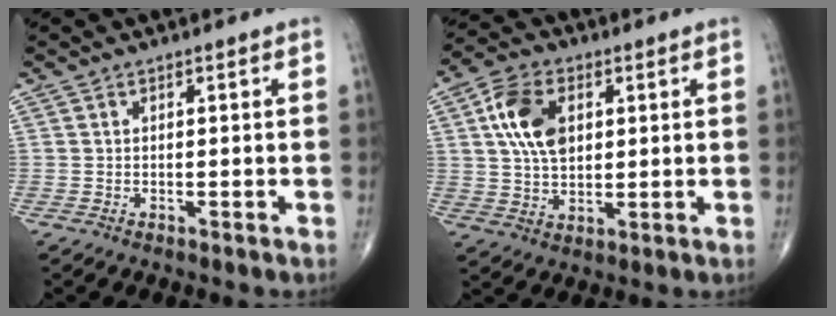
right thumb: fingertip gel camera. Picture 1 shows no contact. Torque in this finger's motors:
{"motor_torque": [1.48, 1.42, 0.96, 0.17, 0.11]}